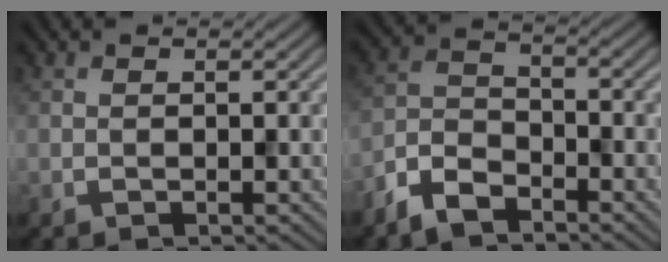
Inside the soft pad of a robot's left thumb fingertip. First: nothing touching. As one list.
[{"total": 5.9, "force": [-4.5, 2.5, 2.9], "torque": [-0.060, -0.003, -0.107]}]